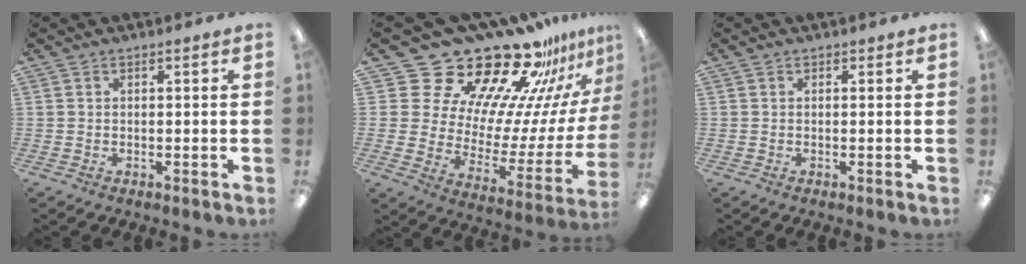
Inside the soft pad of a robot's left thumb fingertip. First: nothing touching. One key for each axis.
{"total": 27.5, "fx": 21.5, "fy": 13.3, "fz": 10.7, "tx": -0.141, "ty": -0.184, "tz": 0.393}
{"total": 0.0}